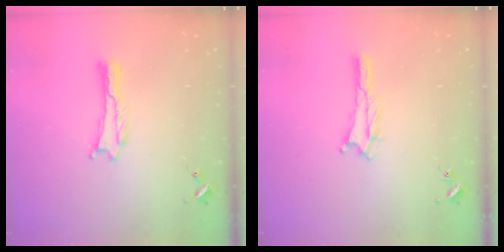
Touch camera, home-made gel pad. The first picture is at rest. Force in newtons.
{"total": 1.4, "press": 1.3, "slide": 0.3}